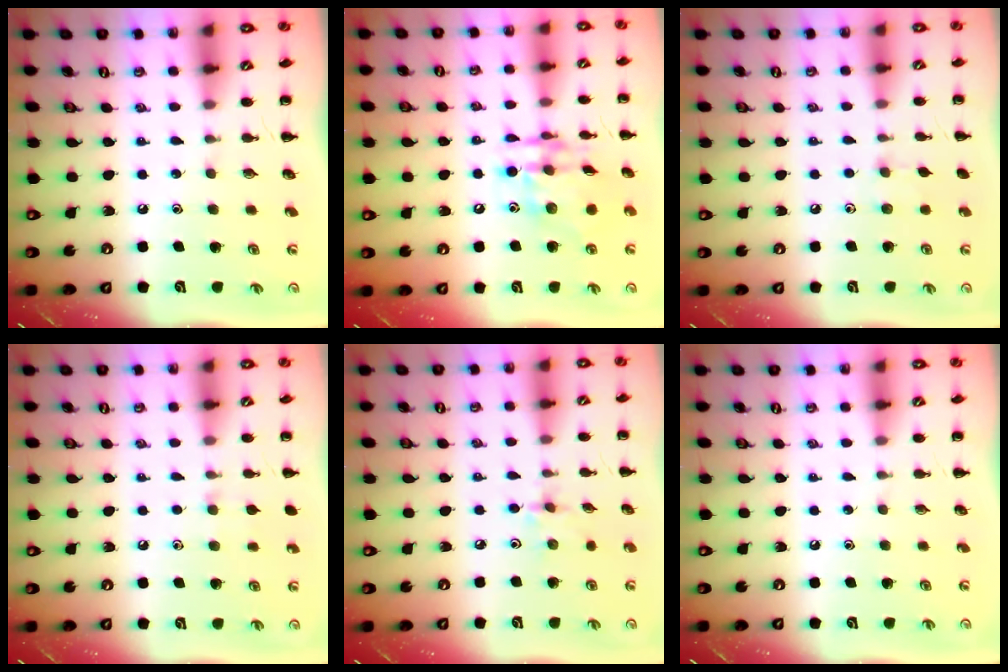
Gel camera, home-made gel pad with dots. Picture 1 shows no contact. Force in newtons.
{"total": 14.9, "press": 14.7, "slide": 2.6}
{"total": 4.4, "press": 4.1, "slide": 1.6}
{"total": 5.5, "press": 5.1, "slide": 2.0}
{"total": 2.2, "press": 2.2, "slide": 0.5}
{"total": 0.0}